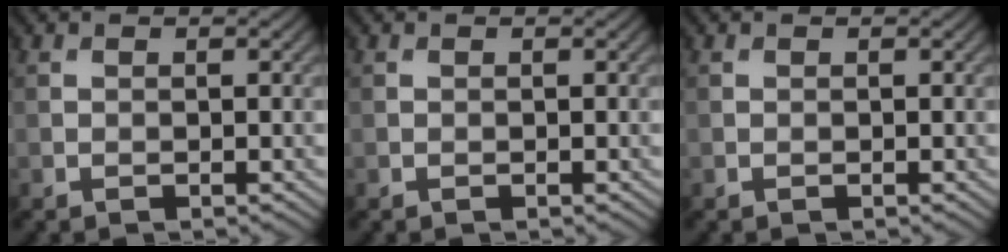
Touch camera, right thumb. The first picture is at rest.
{"total": 0.0}
{"total": 0.0}